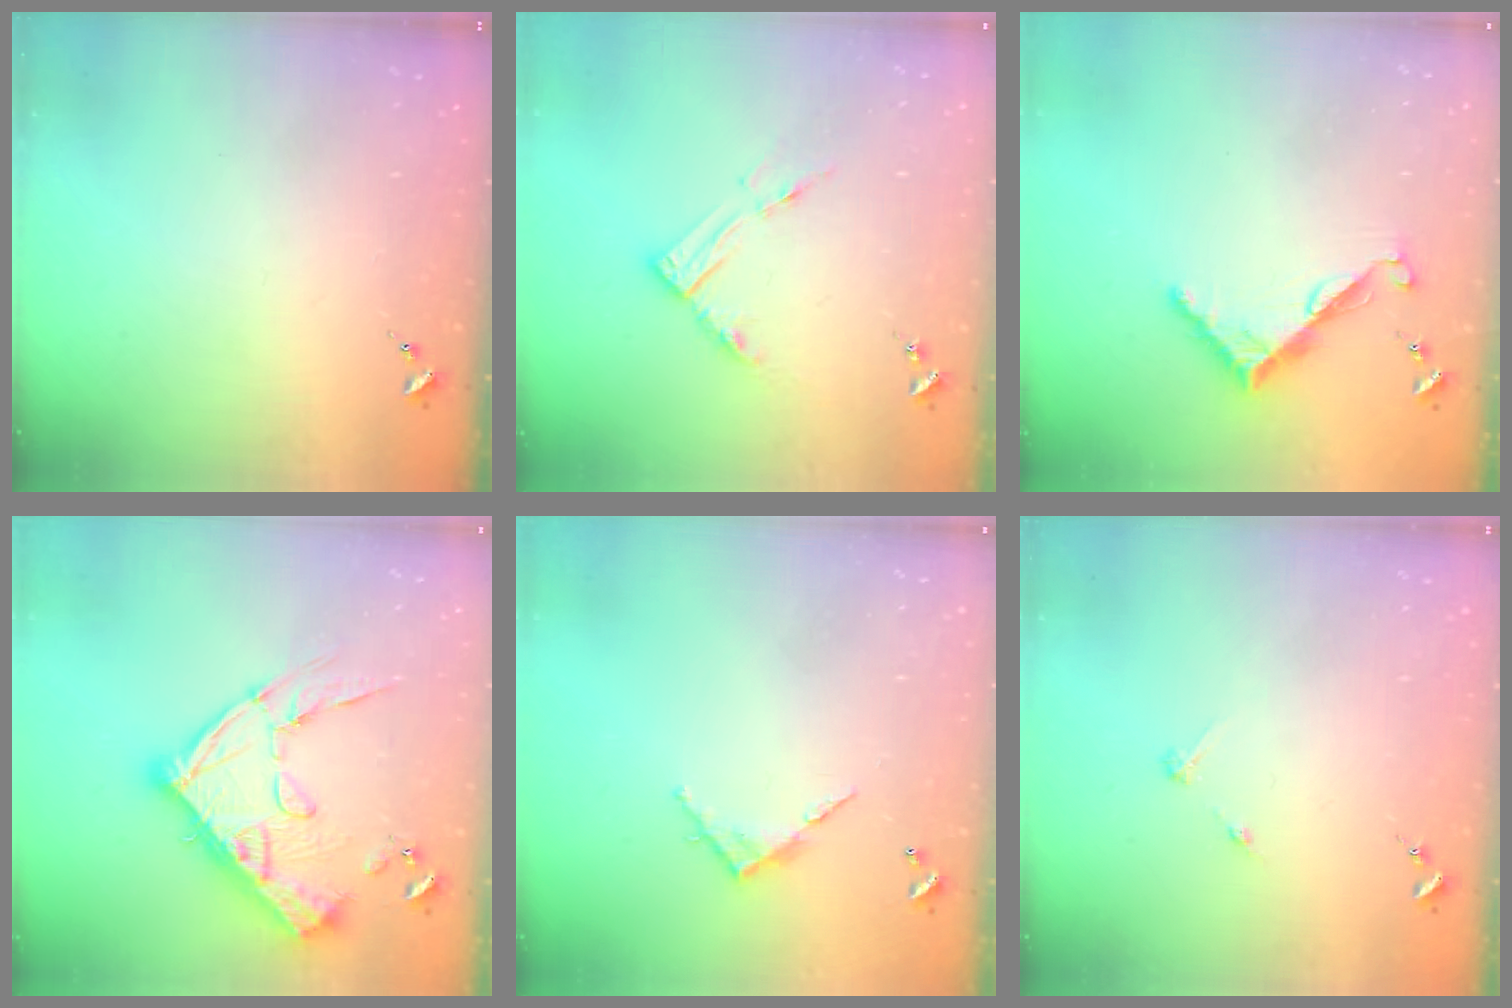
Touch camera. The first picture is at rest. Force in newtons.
{"total": 9.3, "press": 9.2, "slide": 1.0}
{"total": 7.7, "press": 7.7, "slide": 0.3}
{"total": 20.7, "press": 20.6, "slide": 2.2}
{"total": 5.7, "press": 5.7, "slide": 0.4}
{"total": 2.7, "press": 2.7, "slide": 0.3}